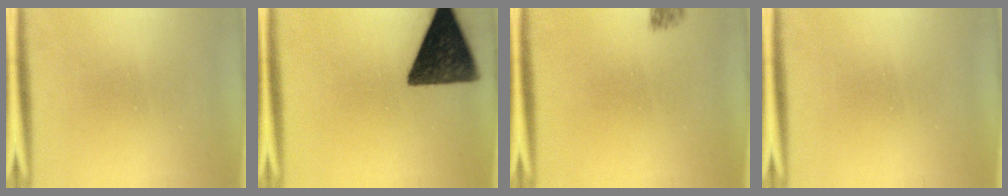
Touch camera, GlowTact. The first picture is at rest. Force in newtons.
{"total": 14.2}
{"total": 1.2}
{"total": 0.0}